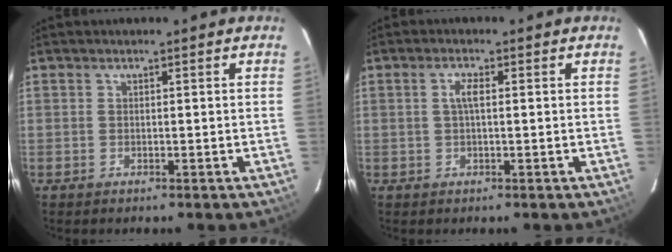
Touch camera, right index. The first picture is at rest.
{"total": 2.1, "force": [0.2, 0.5, 2.1], "torque": [-0.043, 0.004, 0.003]}